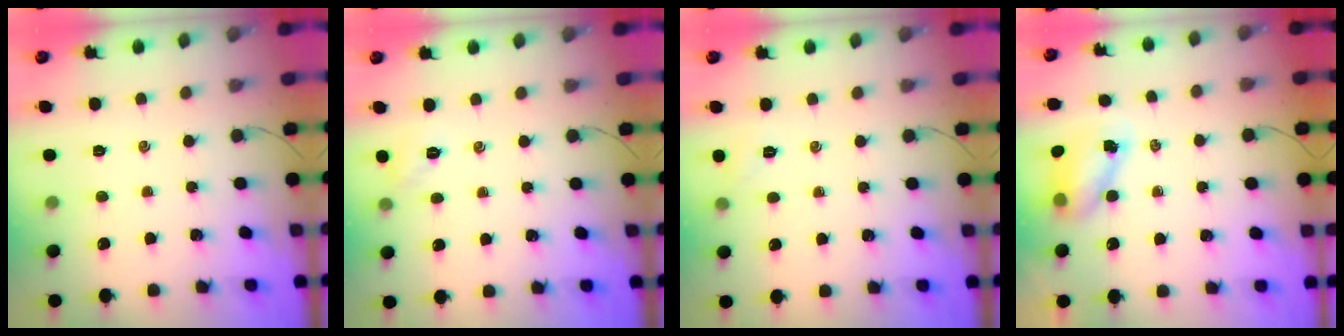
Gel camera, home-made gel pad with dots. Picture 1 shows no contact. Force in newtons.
{"total": 2.2, "press": 2.2, "slide": 0.5}
{"total": 4.0, "press": 3.8, "slide": 1.2}
{"total": 6.4, "press": 6.3, "slide": 0.8}